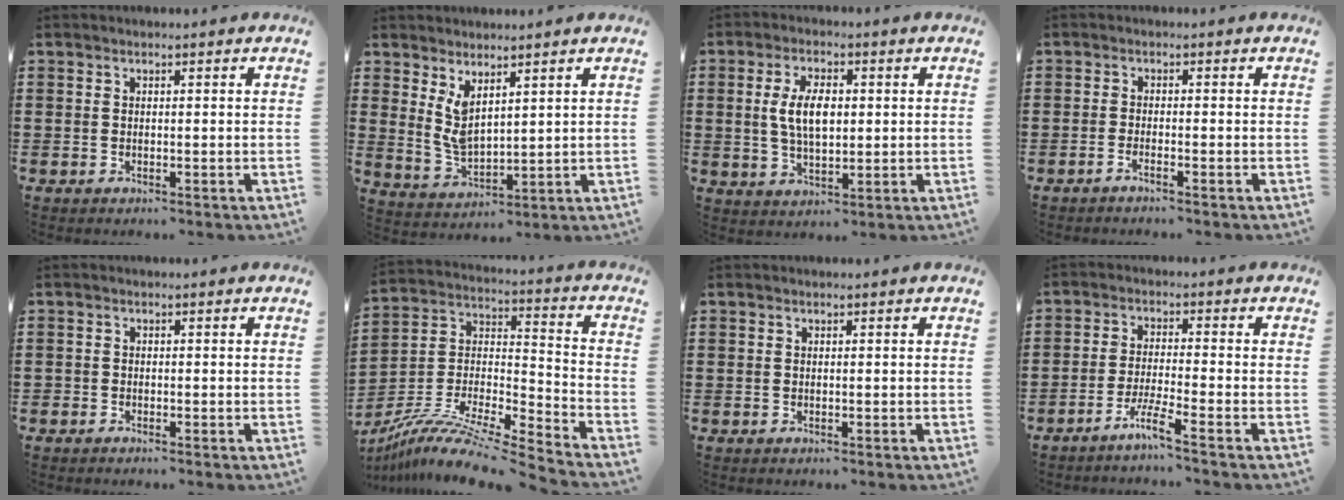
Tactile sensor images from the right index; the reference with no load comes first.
{"total": 4.6, "force": [2.7, 2.0, 3.1], "torque": [-0.077, -0.010, 0.049]}
{"total": 6.5, "force": [0.7, 3.1, 5.7], "torque": [-0.112, 0.005, 0.006]}
{"total": 1.2, "force": [-1.0, -0.3, 0.6], "torque": [-0.010, -0.004, -0.019]}
{"total": 0.6, "force": [-0.6, 0.2, 0.0], "torque": [-0.001, 0.001, -0.013]}
{"total": 11.3, "force": [-9.6, 0.7, 5.8], "torque": [-0.115, 0.002, -0.193]}
{"total": 0.0}
{"total": 4.4, "force": [-3.5, -0.5, 2.7], "torque": [-0.061, -0.011, -0.069]}